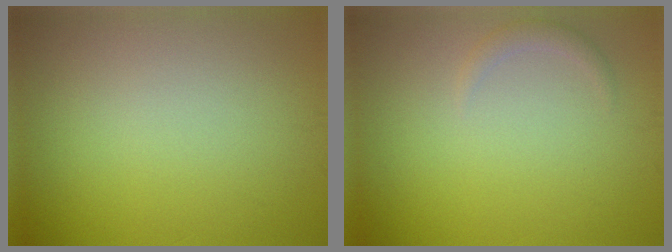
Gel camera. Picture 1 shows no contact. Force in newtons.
{"total": 1.1, "press": 1.1, "slide": 0.1}